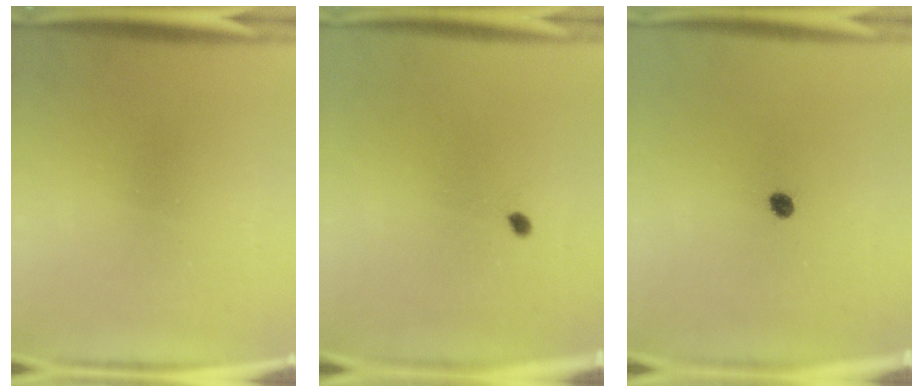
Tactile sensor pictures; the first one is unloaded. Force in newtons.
{"total": 0.8}
{"total": 1.7}